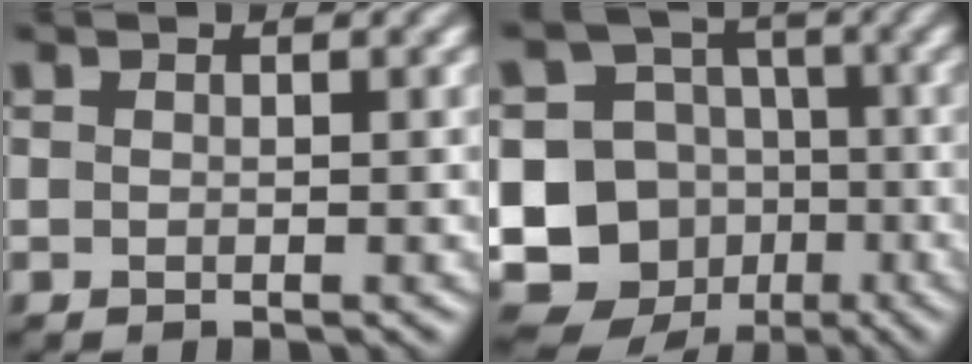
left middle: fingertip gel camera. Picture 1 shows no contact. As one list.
[{"total": 13.8, "force": [-4.3, 12.4, 4.3], "torque": [-0.111, -0.018, -0.076]}]